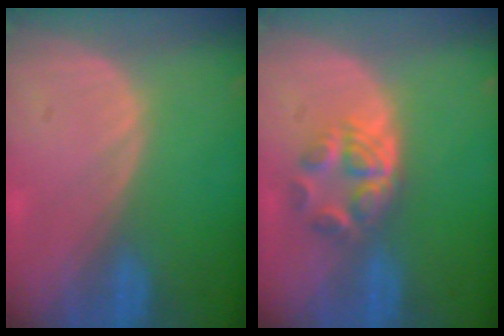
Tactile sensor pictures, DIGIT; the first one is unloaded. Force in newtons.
{"total": 6.1, "press": 5.1, "slide": 3.4}